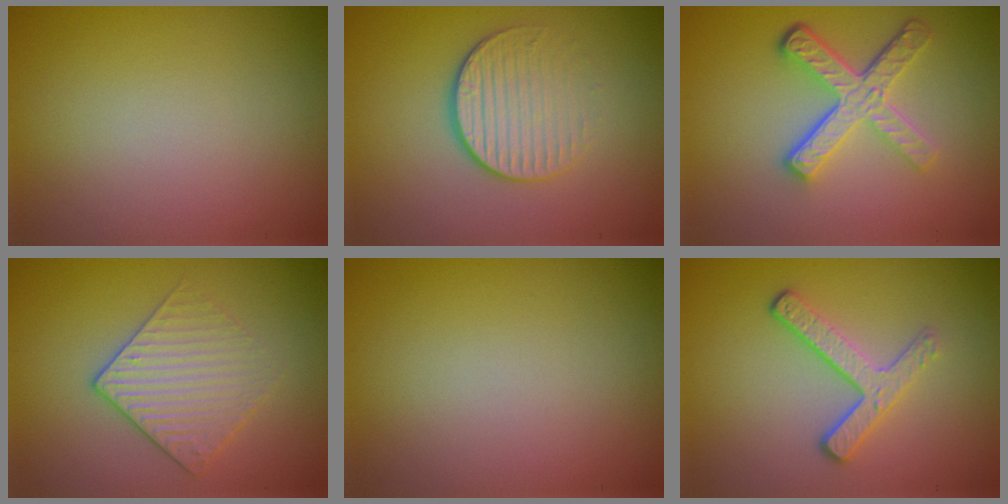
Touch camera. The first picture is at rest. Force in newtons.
{"total": 4.1, "press": 2.7, "slide": 3.1}
{"total": 5.0, "press": 3.6, "slide": 3.5}
{"total": 2.9, "press": 2.6, "slide": 1.2}
{"total": 0.0}
{"total": 3.2, "press": 2.5, "slide": 2.0}